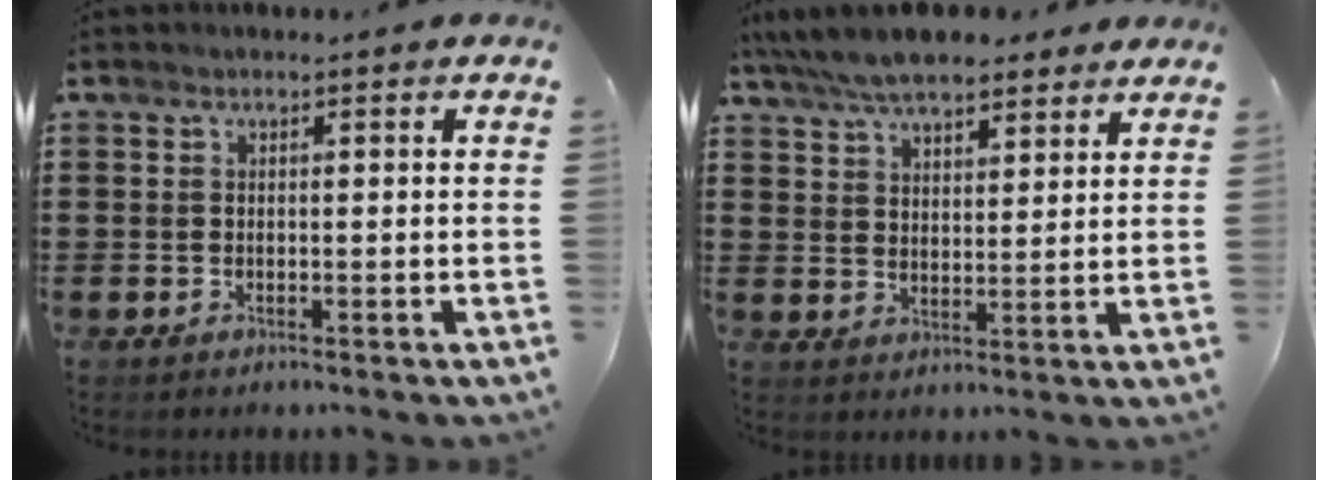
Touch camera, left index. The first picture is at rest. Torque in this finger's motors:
{"motor_torque": [1.07, -1.07, 0.45, 0.21]}